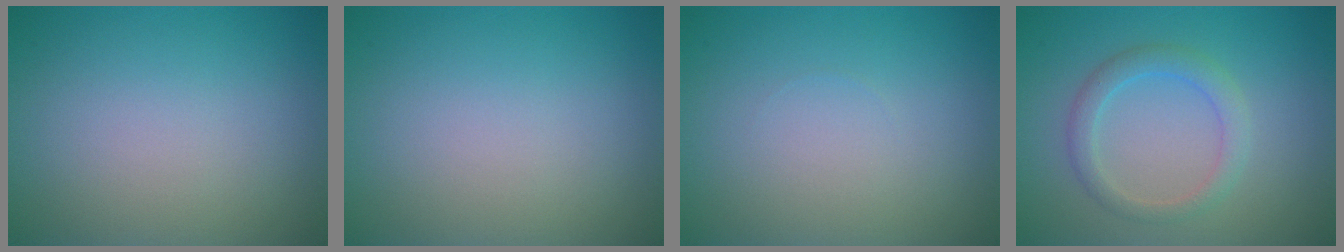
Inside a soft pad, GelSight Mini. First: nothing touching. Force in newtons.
{"total": 0.0}
{"total": 0.0}
{"total": 2.4, "press": 2.4, "slide": 0.1}